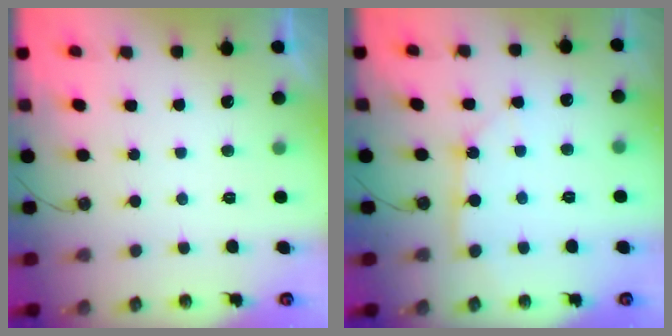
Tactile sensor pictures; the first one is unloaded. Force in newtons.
{"total": 5.1, "press": 5.1, "slide": 0.0}